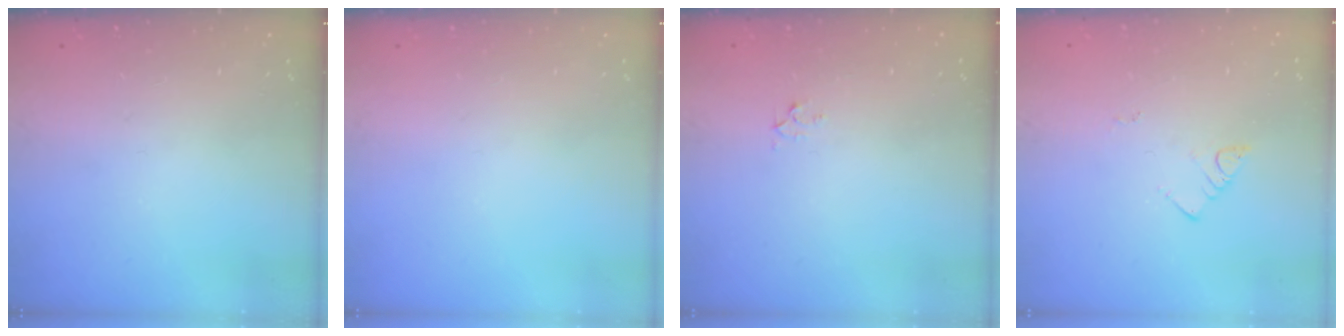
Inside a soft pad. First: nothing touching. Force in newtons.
{"total": 0.0}
{"total": 2.3, "press": 2.3, "slide": 0.2}
{"total": 2.7, "press": 2.7, "slide": 0.6}